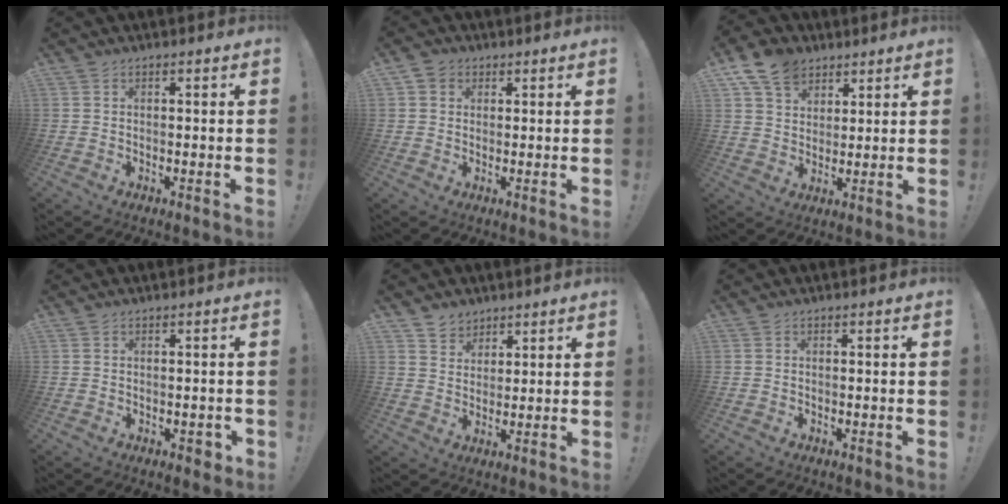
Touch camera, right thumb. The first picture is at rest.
{"total": 3.2, "force": [1.4, 2.7, 0.8], "torque": [-0.015, 0.000, 0.027]}
{"total": 11.1, "force": [6.8, 7.6, 4.2], "torque": [-0.070, -0.035, 0.134]}
{"total": 2.4, "force": [-0.4, 1.5, 1.8], "torque": [-0.017, 0.003, -0.007]}
{"total": 5.2, "force": [3.7, 3.7, -0.1], "torque": [0.005, -0.032, 0.071]}
{"total": 0.0}